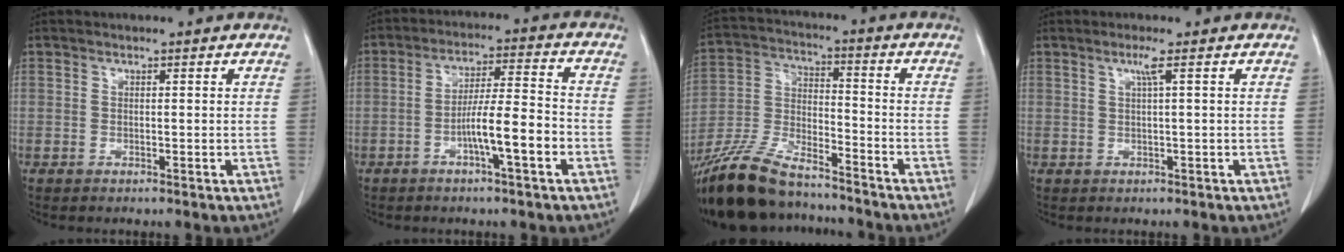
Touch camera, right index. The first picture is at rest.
{"total": 8.1, "force": [-3.3, 0.4, 7.3], "torque": [-0.130, 0.012, -0.057]}
{"total": 17.2, "force": [-14.7, 4.4, 7.8], "torque": [-0.169, -0.008, -0.265]}
{"total": 1.6, "force": [0.6, -0.5, 1.4], "torque": [-0.035, 0.000, 0.015]}